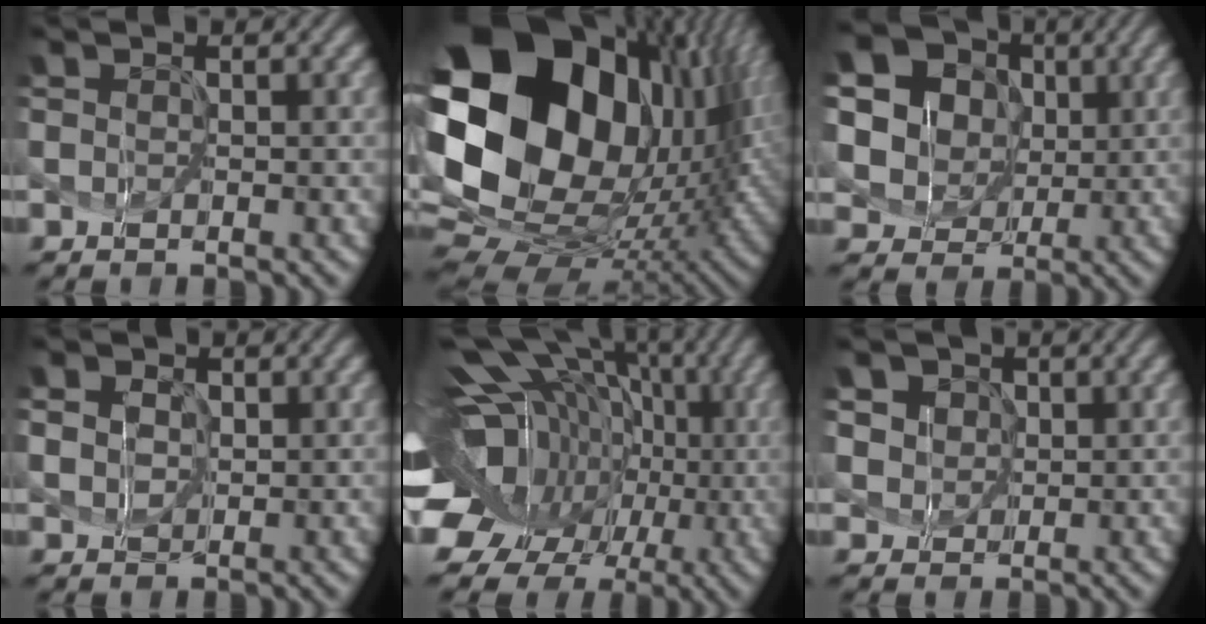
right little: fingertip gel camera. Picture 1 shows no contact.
{"total": 22.0, "force": [5.2, 15.0, 15.2], "torque": [-0.313, -0.020, 0.130]}
{"total": 18.7, "force": [6.5, 16.2, 6.8], "torque": [-0.208, 0.043, 0.099]}
{"total": 4.3, "force": [1.9, 3.3, 2.1], "torque": [-0.033, 0.032, 0.009]}
{"total": 18.1, "force": [0.1, 14.3, 11.1], "torque": [-0.201, 0.025, -0.012]}
{"total": 7.3, "force": [3.9, 5.3, 3.1], "torque": [-0.058, 0.025, 0.041]}